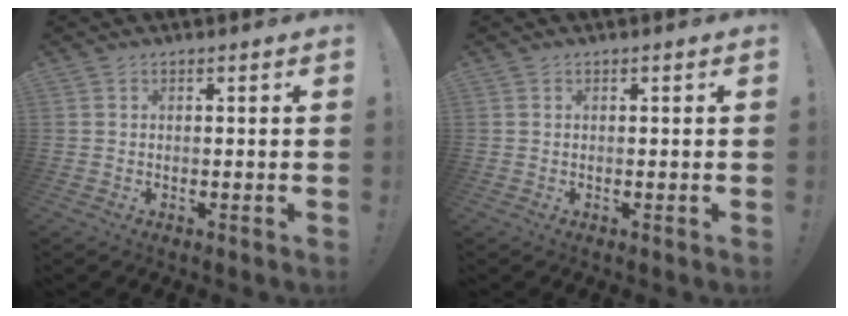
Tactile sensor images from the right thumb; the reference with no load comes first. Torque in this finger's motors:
{"motor_torque": [0.07, 0.02, 0.17, -0.09, 0.04]}